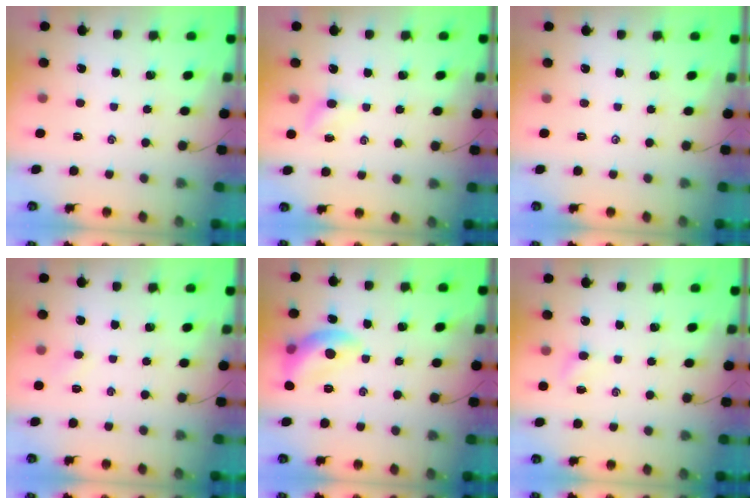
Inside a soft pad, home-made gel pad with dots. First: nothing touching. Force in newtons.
{"total": 4.2, "press": 3.9, "slide": 1.3}
{"total": 0.0}
{"total": 3.0, "press": 2.9, "slide": 0.8}
{"total": 11.7, "press": 11.7, "slide": 1.0}
{"total": 3.4, "press": 3.2, "slide": 1.0}